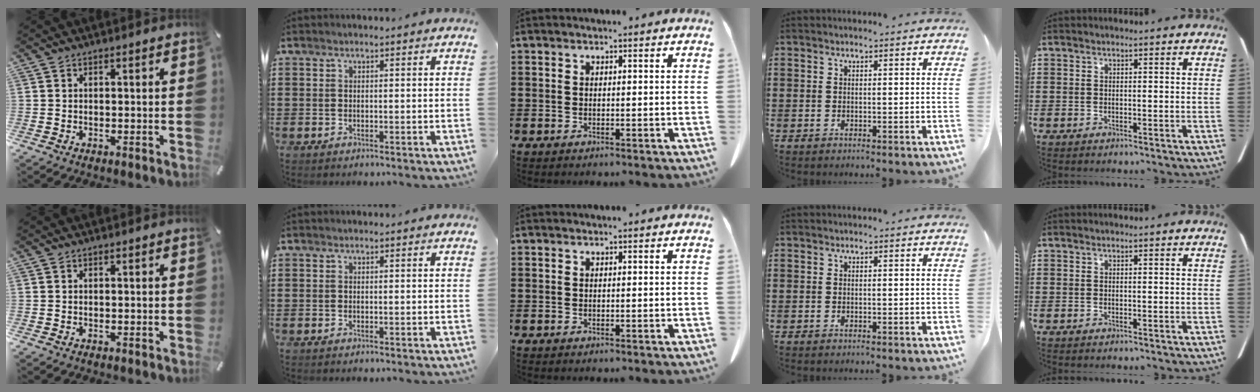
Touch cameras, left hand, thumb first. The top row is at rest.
{}